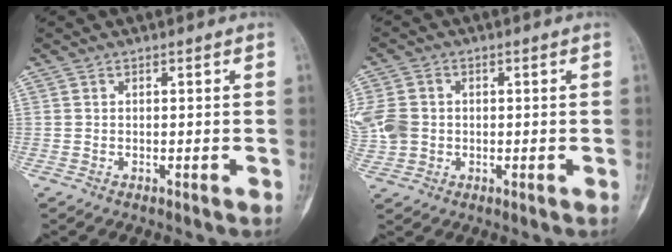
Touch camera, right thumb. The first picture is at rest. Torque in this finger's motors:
{"motor_torque": [0.20, 0.35, 0.03, 0.04, 0.10]}